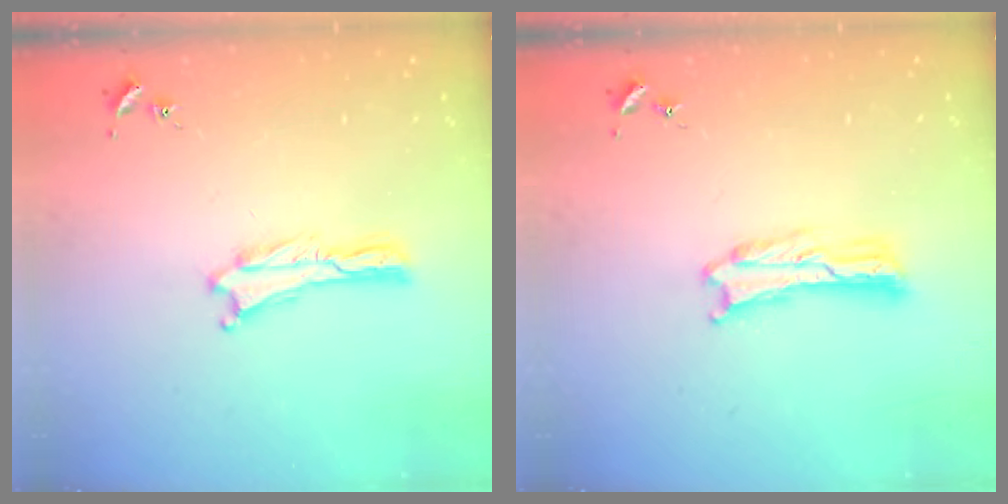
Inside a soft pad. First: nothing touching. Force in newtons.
{"total": 1.0, "press": 1.0, "slide": 0.2}